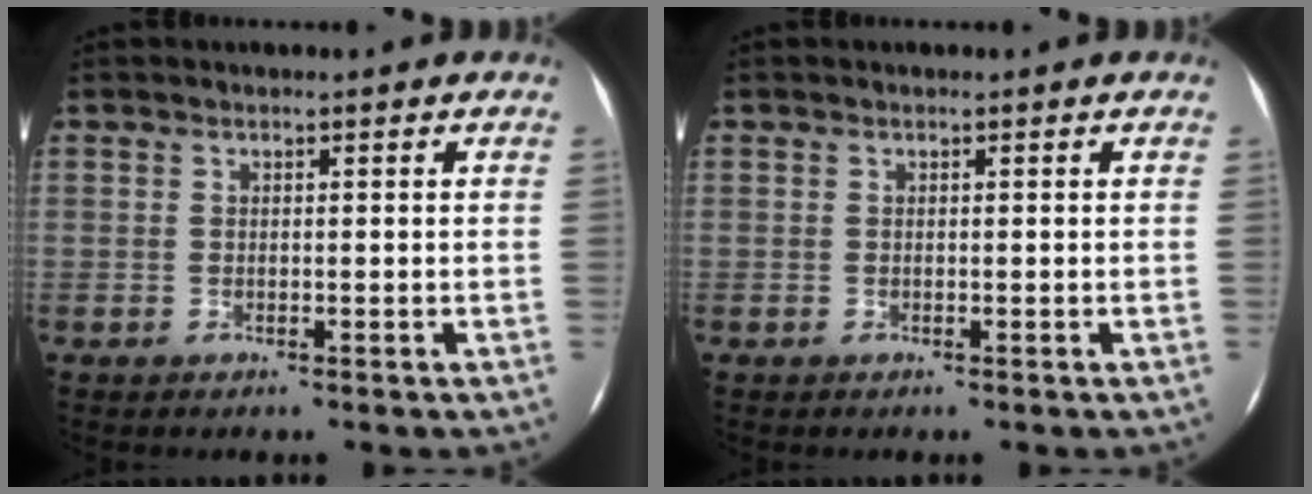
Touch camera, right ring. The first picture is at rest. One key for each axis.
{"total": 0.0}